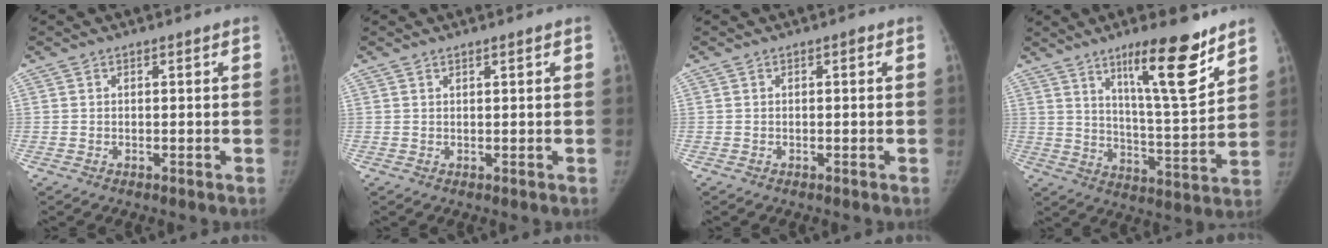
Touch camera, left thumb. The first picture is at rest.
{"total": 0.7, "force": [0.6, 0.0, 0.5], "torque": [-0.008, -0.002, 0.011]}
{"total": 0.6, "force": [0.1, 0.3, 0.5], "torque": [-0.004, 0.002, 0.000]}
{"total": 16.2, "force": [10.4, 3.0, 12.0], "torque": [-0.164, -0.073, 0.172]}